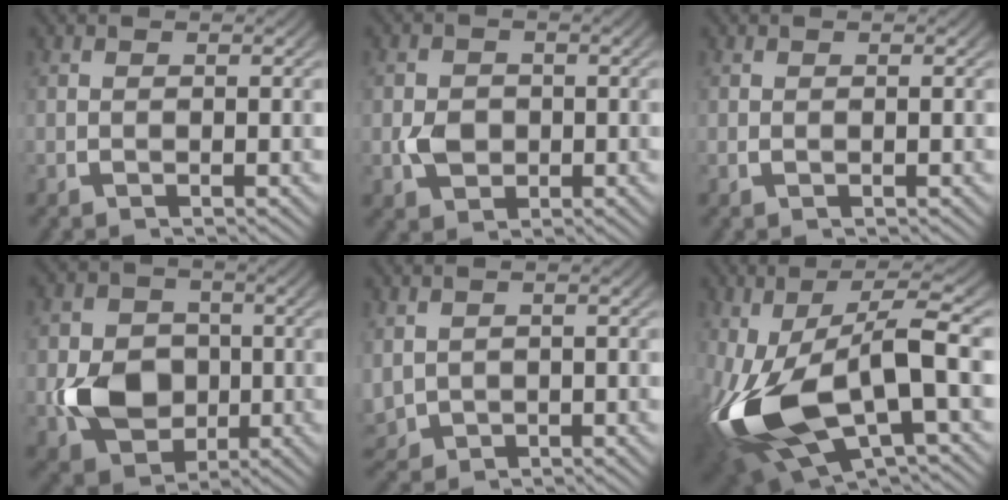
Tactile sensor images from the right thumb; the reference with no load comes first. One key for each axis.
{"total": 3.6, "fx": -0.5, "fy": 2.9, "fz": 2.1, "tx": -0.043, "ty": -0.015, "tz": -0.001}
{"total": 0.0}
{"total": 10.3, "fx": -1.4, "fy": 8.0, "fz": 6.3, "tx": -0.127, "ty": -0.037, "tz": -0.016}
{"total": 4.0, "fx": -0.5, "fy": 3.5, "fz": 1.9, "tx": -0.063, "ty": -0.027, "tz": 0.011}
{"total": 13.2, "fx": -3.7, "fy": 6.8, "fz": 10.7, "tx": -0.236, "ty": -0.036, "tz": -0.038}